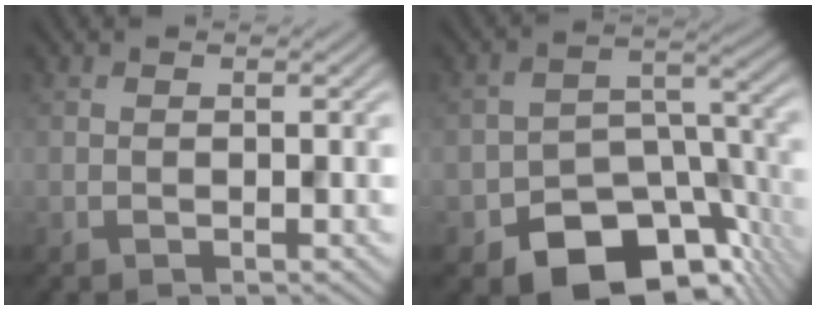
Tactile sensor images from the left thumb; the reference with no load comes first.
{"total": 12.0, "force": [-7.7, 6.8, 6.2], "torque": [-0.089, -0.014, -0.123]}